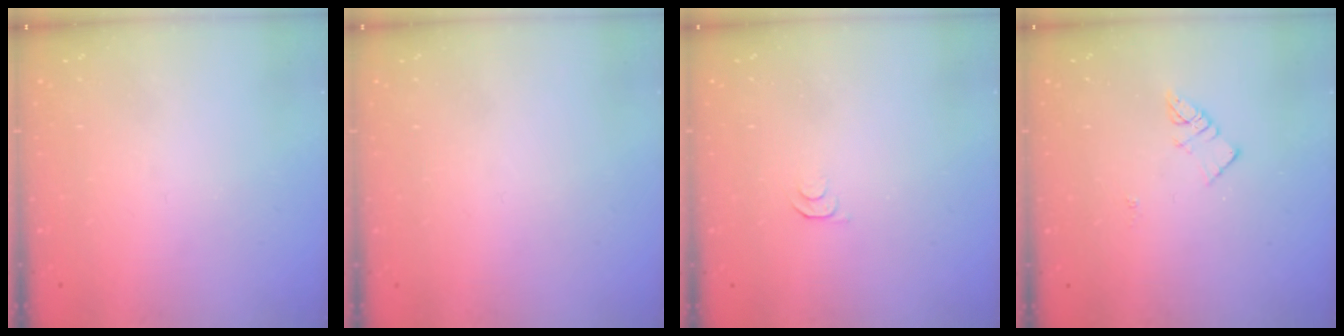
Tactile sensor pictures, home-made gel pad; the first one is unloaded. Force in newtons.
{"total": 1.5, "press": 1.5, "slide": 0.1}
{"total": 3.9, "press": 3.8, "slide": 0.5}
{"total": 3.1, "press": 3.1, "slide": 0.3}